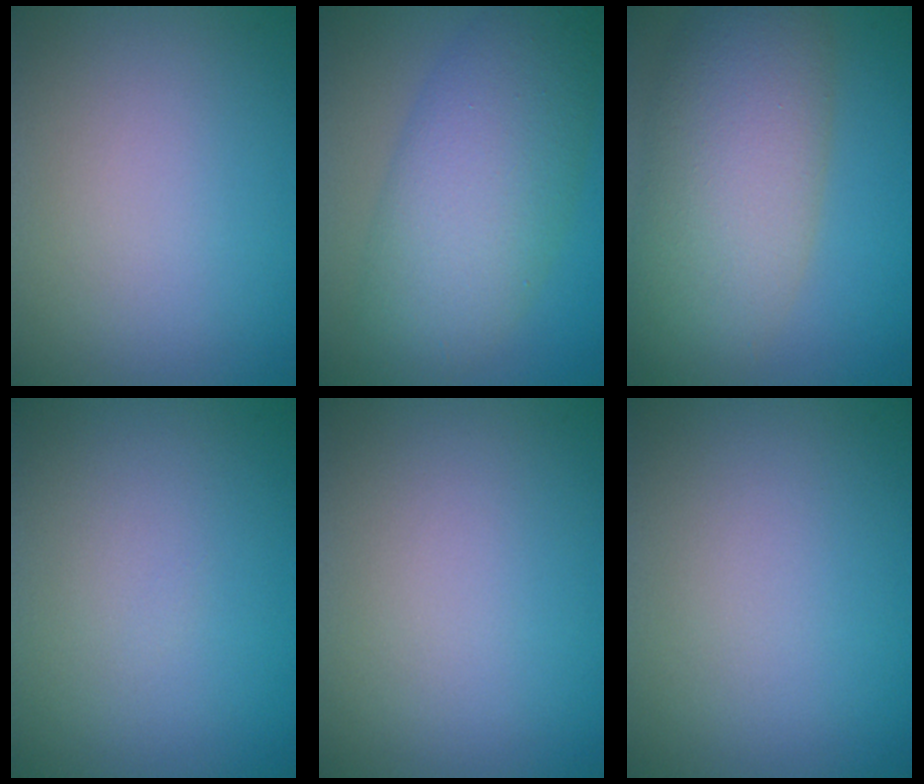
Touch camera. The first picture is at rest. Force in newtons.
{"total": 8.4, "press": 8.4, "slide": 0.4}
{"total": 8.9, "press": 8.9, "slide": 0.6}
{"total": 0.0}
{"total": 0.0}
{"total": 0.0}